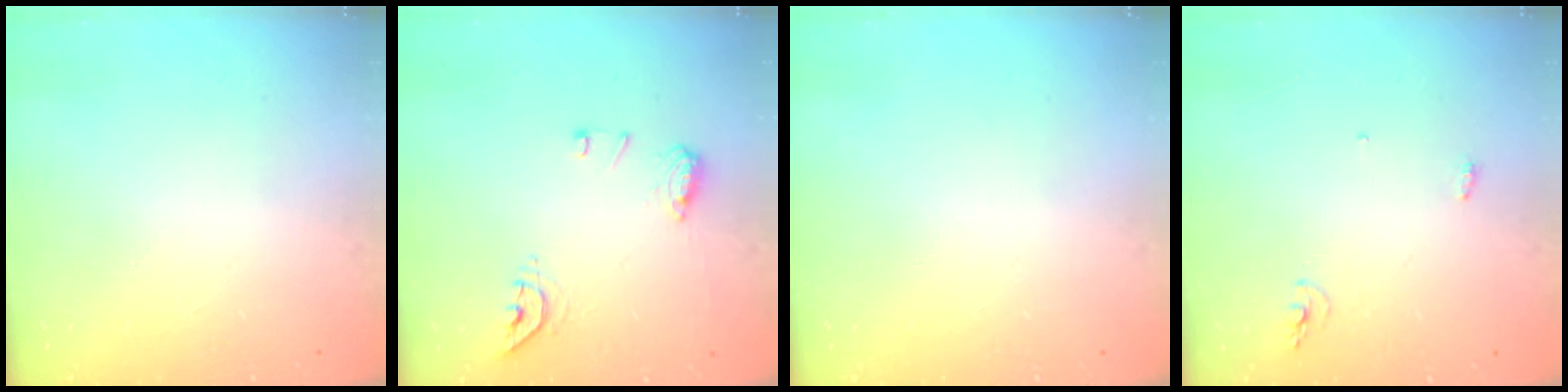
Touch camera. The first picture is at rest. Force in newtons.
{"total": 9.0, "press": 8.9, "slide": 0.9}
{"total": 0.0}
{"total": 7.6, "press": 4.3, "slide": 6.2}